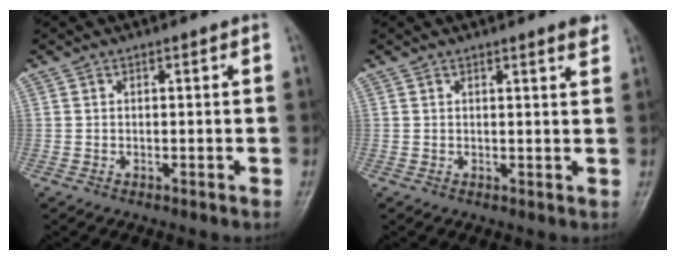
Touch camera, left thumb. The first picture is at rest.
{"total": 2.3, "force": [1.8, 0.2, 1.4], "torque": [-0.014, -0.009, 0.021]}